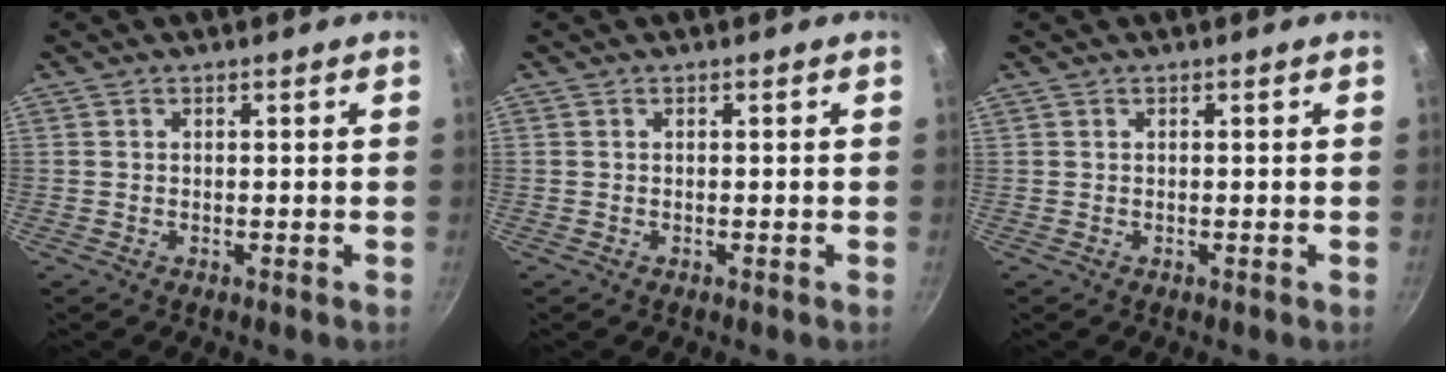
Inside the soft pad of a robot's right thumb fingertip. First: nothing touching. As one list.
[{"total": 0.0}, {"total": 0.0}]